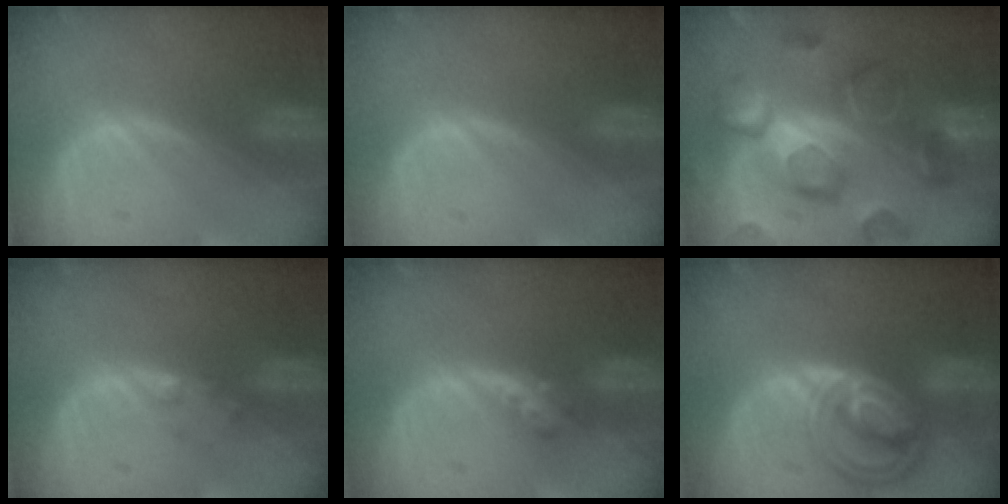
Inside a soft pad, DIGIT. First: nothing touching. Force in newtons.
{"total": 0.0}
{"total": 12.3, "press": 12.2, "slide": 1.2}
{"total": 0.9, "press": 0.9, "slide": 0.1}
{"total": 2.7, "press": 2.3, "slide": 1.3}
{"total": 8.6, "press": 7.4, "slide": 4.4}